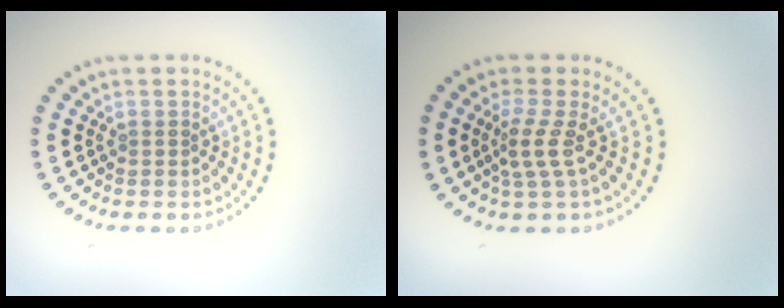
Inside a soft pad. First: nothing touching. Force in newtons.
{"total": 2.3, "press": 1.5, "slide": 1.7}